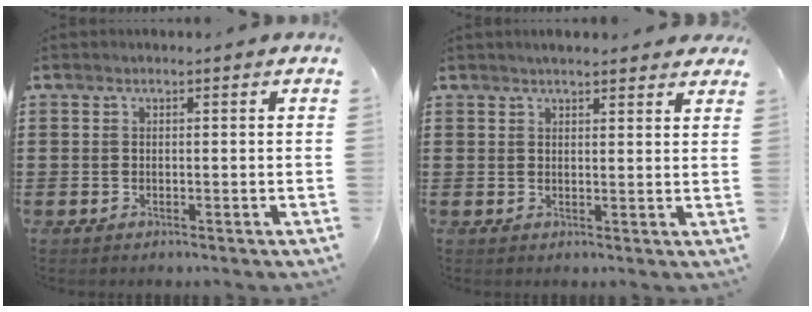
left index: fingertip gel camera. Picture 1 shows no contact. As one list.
[{"total": 2.2, "force": [2.2, 0.2, 0.5], "torque": [-0.015, 0.002, 0.041]}]